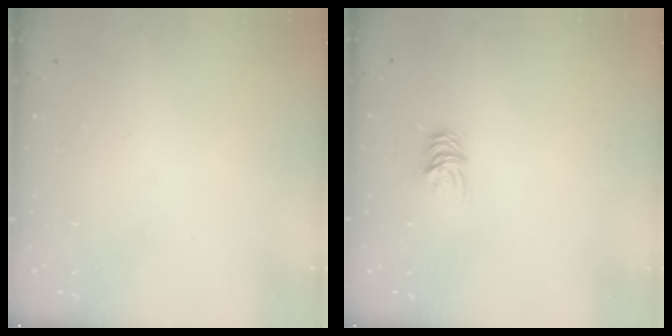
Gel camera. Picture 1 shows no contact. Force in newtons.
{"total": 7.6, "press": 7.6, "slide": 0.7}